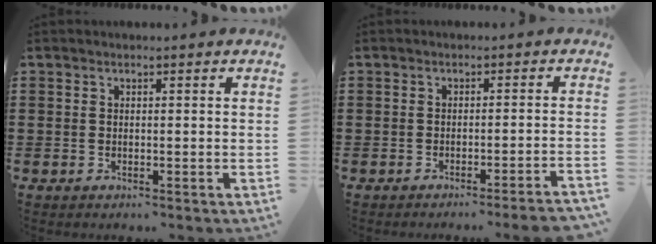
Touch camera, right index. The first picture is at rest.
{"total": 2.2, "force": [-1.9, -0.5, 1.0], "torque": [-0.018, -0.004, -0.038]}